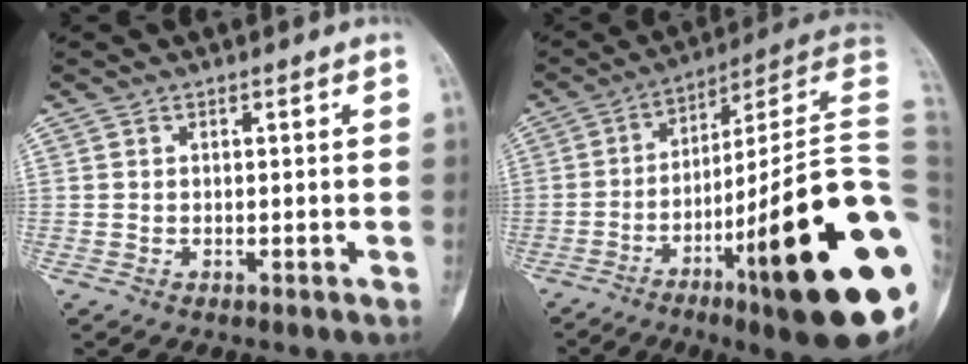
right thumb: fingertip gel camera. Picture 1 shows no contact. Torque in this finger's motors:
{"motor_torque": [3.79, 1.21, 2.13, -0.63, 0.67]}